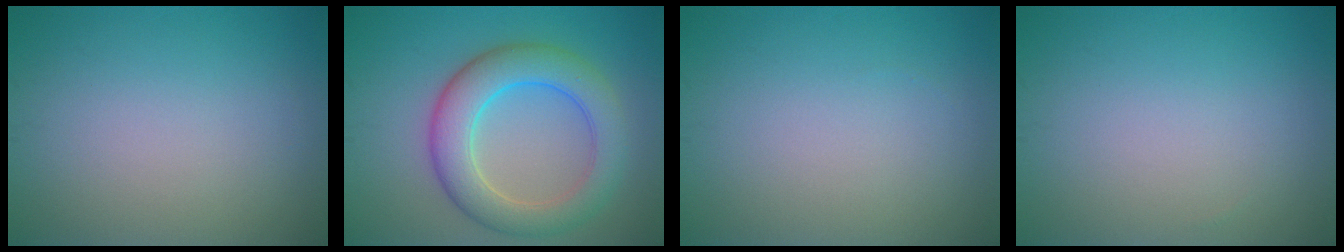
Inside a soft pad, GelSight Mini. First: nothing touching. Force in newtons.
{"total": 6.8, "press": 6.8, "slide": 0.0}
{"total": 0.0}
{"total": 0.0}